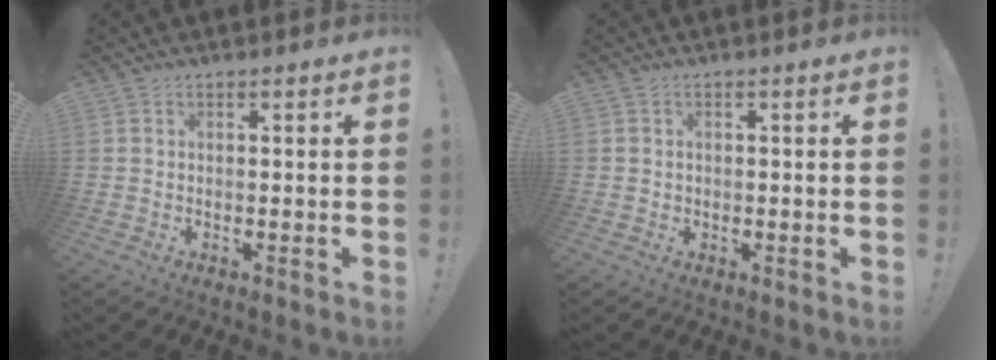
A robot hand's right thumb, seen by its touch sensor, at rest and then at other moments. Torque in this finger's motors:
{"motor_torque": [-0.05, 0.02, 0.26, -0.01, 0.00]}